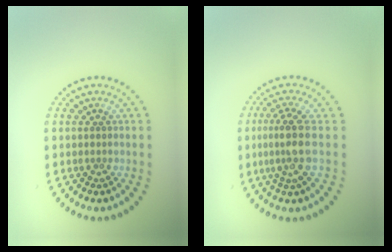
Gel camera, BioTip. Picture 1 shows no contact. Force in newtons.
{"total": 3.3, "press": 2.6, "slide": 2.0}